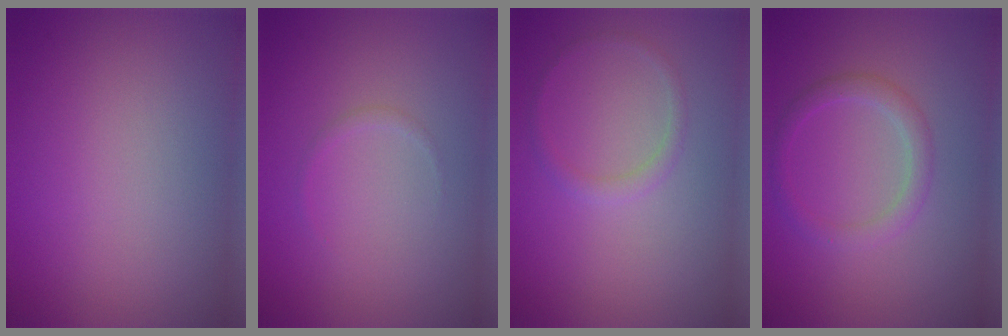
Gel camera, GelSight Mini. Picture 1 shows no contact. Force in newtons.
{"total": 0.5, "press": 0.5, "slide": 0.0}
{"total": 1.0, "press": 1.0, "slide": 0.1}
{"total": 2.0, "press": 2.0, "slide": 0.1}